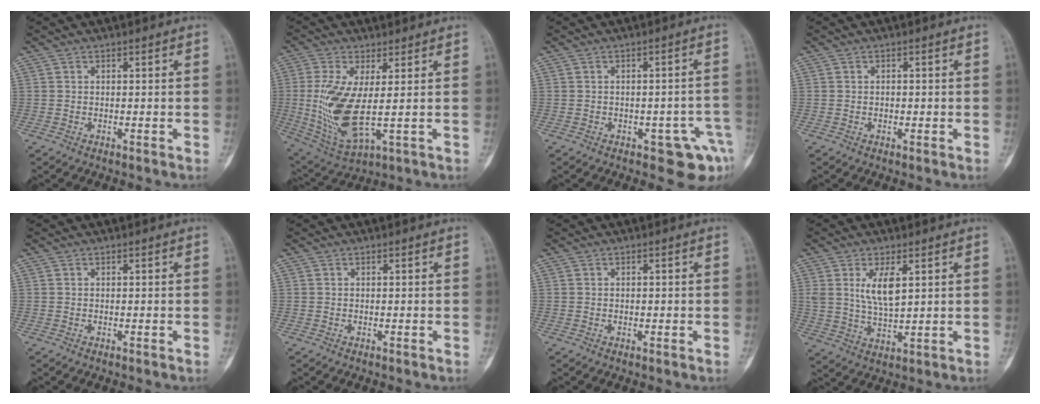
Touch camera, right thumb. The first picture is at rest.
{"total": 13.2, "force": [0.2, 4.6, 12.4], "torque": [-0.273, -0.019, 0.019]}
{"total": 7.5, "force": [-3.6, 3.5, 5.5], "torque": [-0.038, 0.024, -0.036]}
{"total": 1.1, "force": [0.0, 0.8, 0.8], "torque": [-0.010, 0.002, 0.000]}
{"total": 0.0}
{"total": 0.0}
{"total": 0.7, "force": [0.0, 0.5, 0.5], "torque": [-0.009, 0.002, 0.002]}
{"total": 7.3, "force": [2.5, 3.0, 6.1], "torque": [-0.110, -0.018, 0.058]}